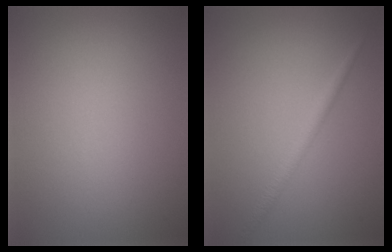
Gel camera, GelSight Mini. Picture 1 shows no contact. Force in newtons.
{"total": 1.7, "press": 1.7, "slide": 0.1}